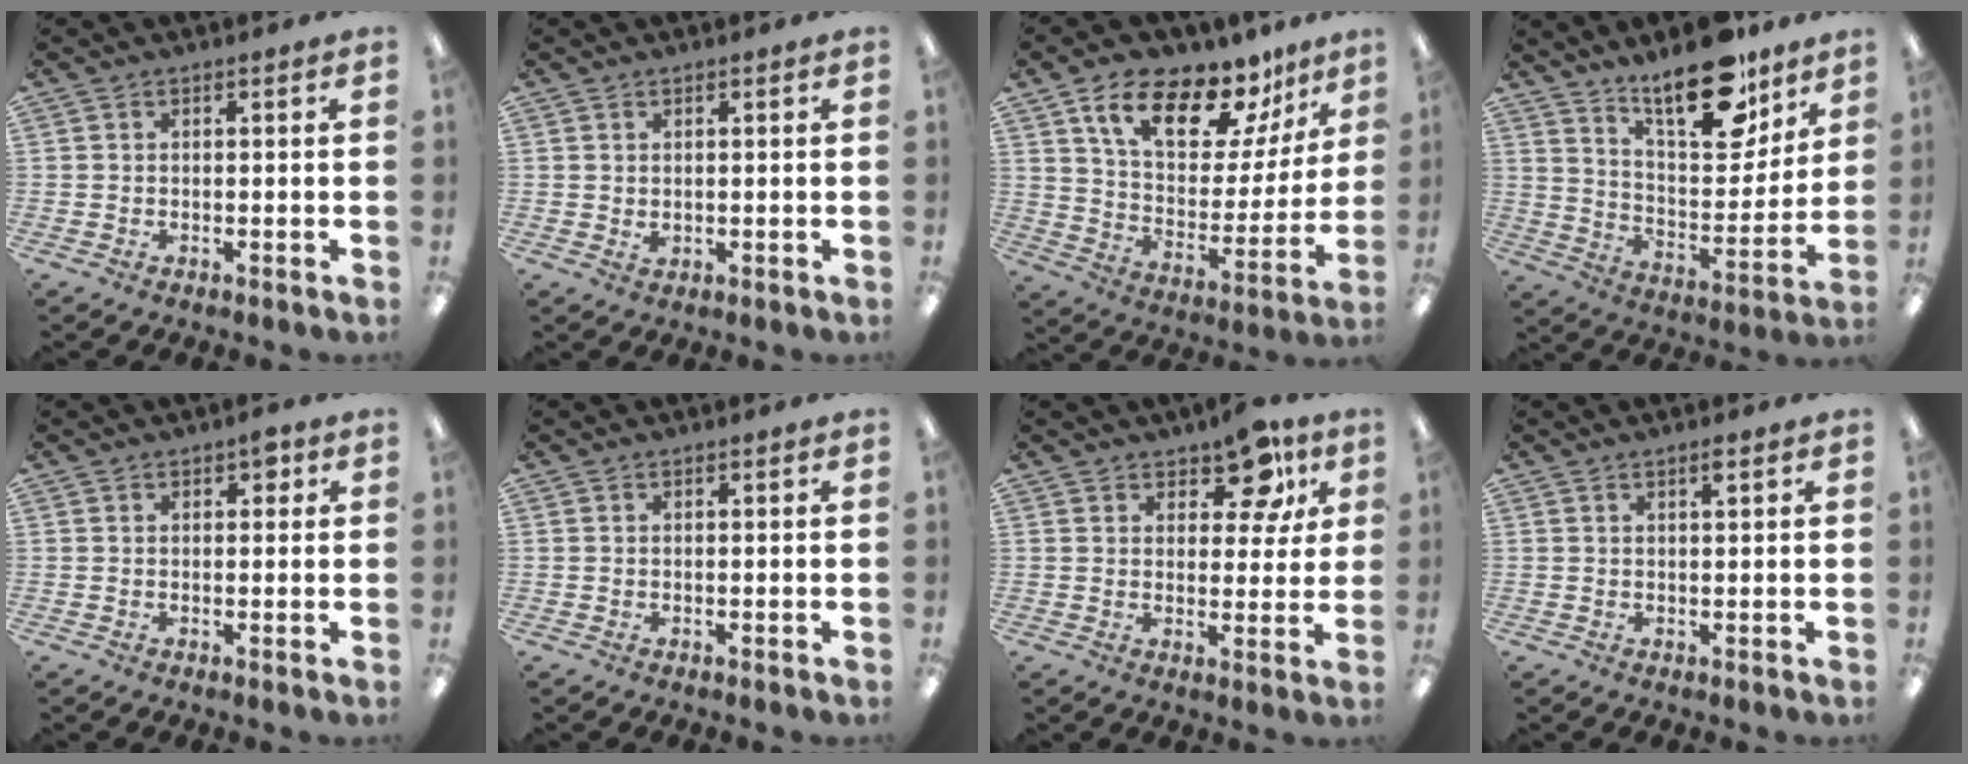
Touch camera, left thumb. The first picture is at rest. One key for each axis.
{"total": 1.2, "fx": 0.6, "fy": 0.7, "fz": 0.7, "tx": -0.015, "ty": 0.001, "tz": 0.011}
{"total": 18.2, "fx": 12.2, "fy": 8.2, "fz": 10.8, "tx": -0.186, "ty": -0.064, "tz": 0.209}
{"total": 18.6, "fx": 14.5, "fy": 6.7, "fz": 9.6, "tx": -0.142, "ty": -0.096, "tz": 0.245}
{"total": 2.8, "fx": 1.3, "fy": 1.5, "fz": 1.9, "tx": -0.015, "ty": -0.004, "tz": 0.017}
{"total": 0.0}
{"total": 9.5, "fx": 5.8, "fy": 5.1, "fz": 5.6, "tx": -0.061, "ty": -0.022, "tz": 0.098}
{"total": 1.9, "fx": 1.3, "fy": 0.2, "fz": 1.3, "tx": -0.030, "ty": 0.001, "tz": 0.022}